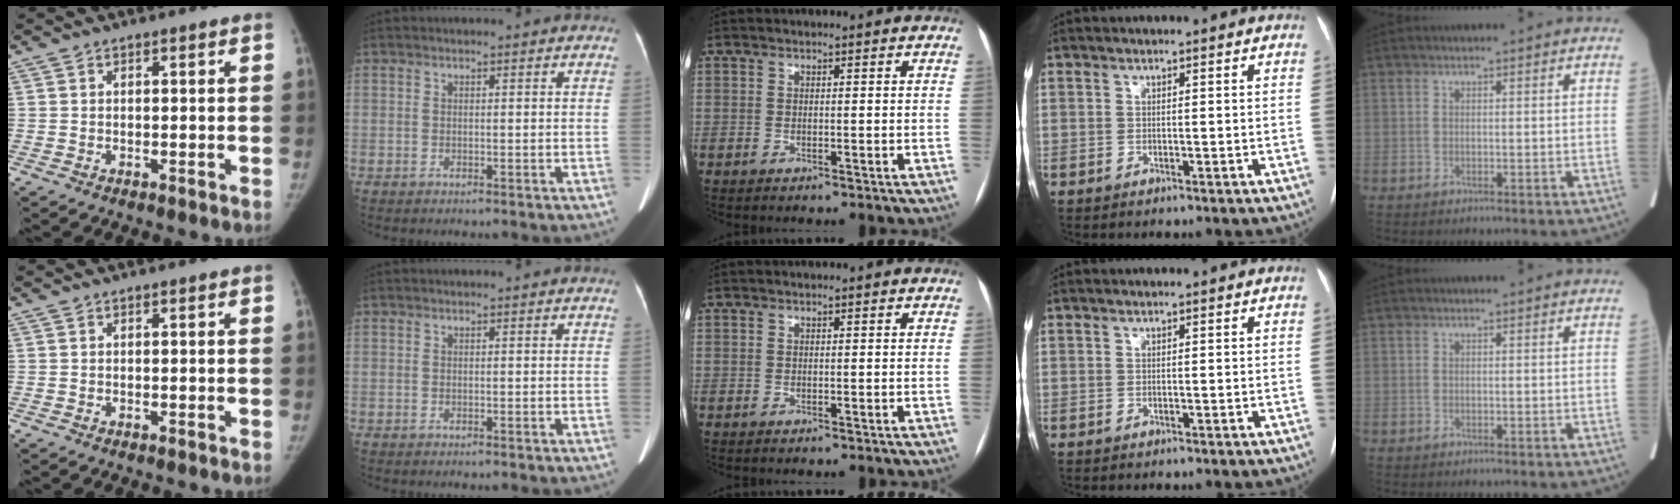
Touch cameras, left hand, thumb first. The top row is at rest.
{}